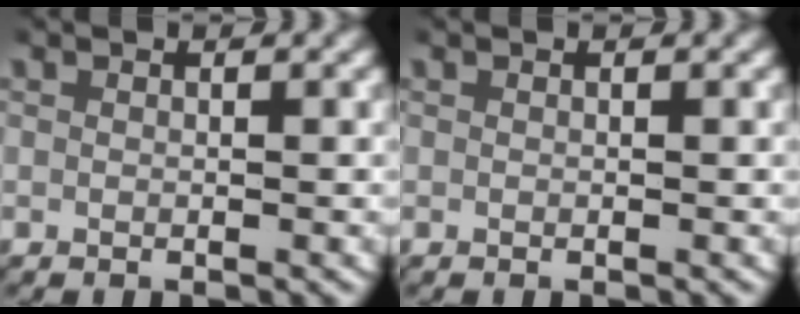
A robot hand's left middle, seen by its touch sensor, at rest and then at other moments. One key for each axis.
{"total": 0.0}